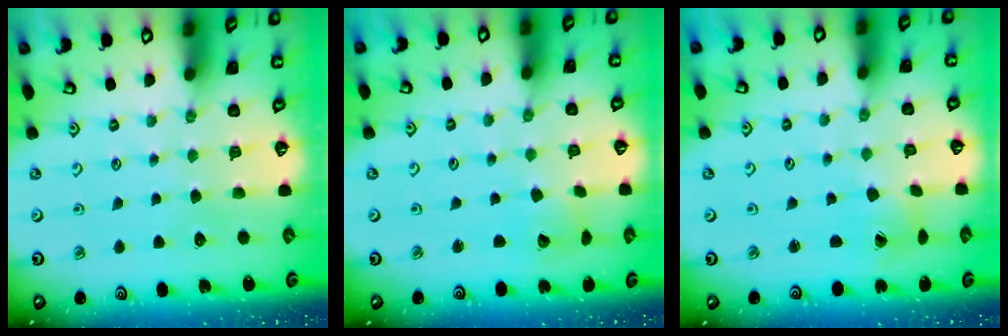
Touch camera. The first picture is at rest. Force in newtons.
{"total": 2.2, "press": 2.2, "slide": 0.3}
{"total": 2.0, "press": 2.0, "slide": 0.2}